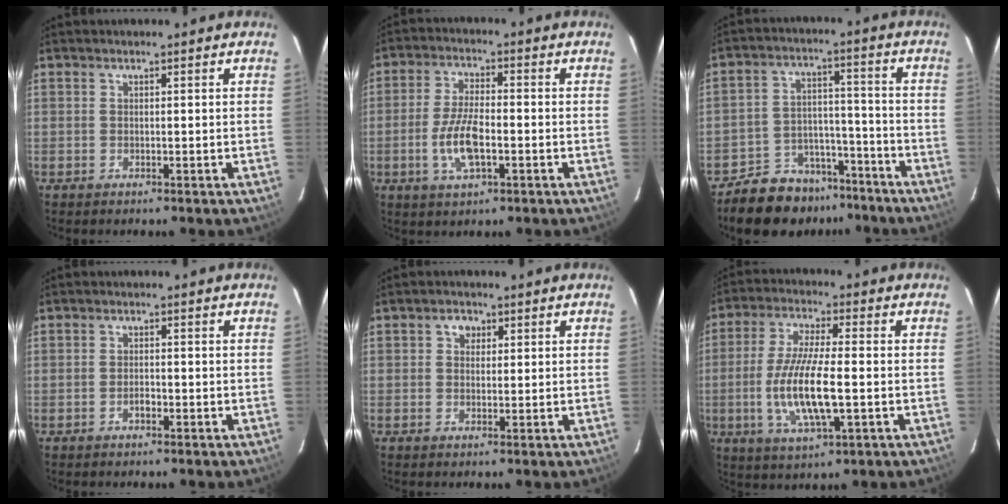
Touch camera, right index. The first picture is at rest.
{"total": 8.4, "force": [-2.4, 3.3, 7.3], "torque": [-0.151, -0.001, -0.045]}
{"total": 9.4, "force": [-7.8, 5.2, 0.9], "torque": [-0.027, 0.035, -0.107]}
{"total": 1.5, "force": [-0.8, 0.8, 0.9], "torque": [-0.018, 0.003, -0.015]}
{"total": 2.3, "force": [0.7, 2.0, 0.7], "torque": [-0.009, 0.010, 0.011]}
{"total": 12.6, "force": [-2.4, 3.1, 12.0], "torque": [-0.243, -0.011, -0.045]}